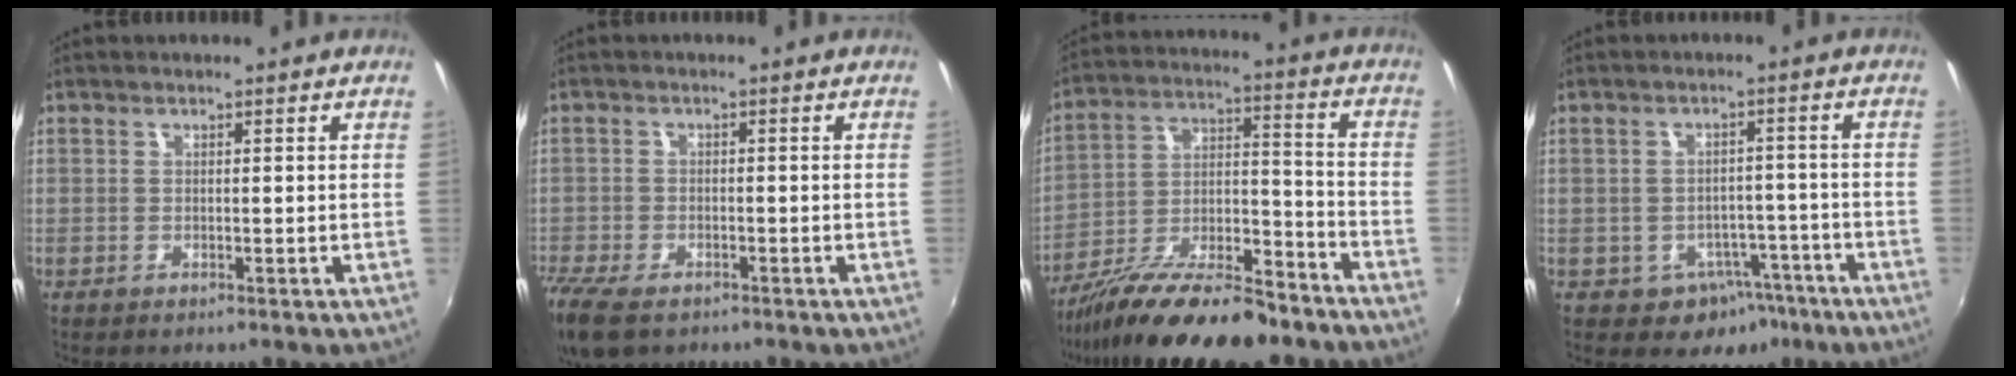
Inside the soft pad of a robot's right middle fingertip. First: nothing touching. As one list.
[{"total": 10.1, "force": [-7.1, 4.5, 5.6], "torque": [-0.147, -0.044, -0.135]}, {"total": 19.7, "force": [-15.0, 5.2, 11.7], "torque": [-0.214, -0.016, -0.244]}, {"total": 7.3, "force": [-4.2, 5.5, 2.1], "torque": [-0.040, 0.023, -0.038]}]